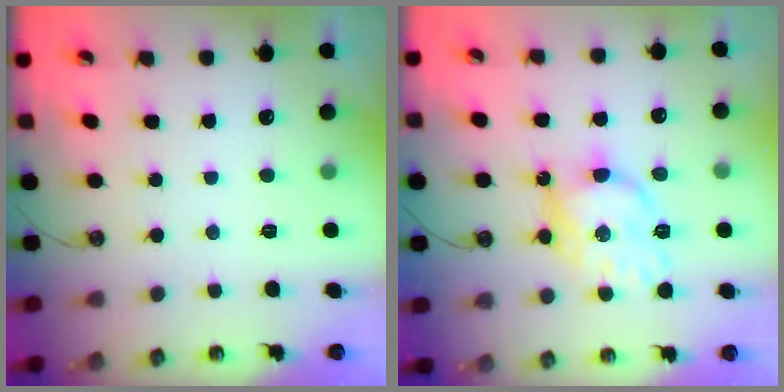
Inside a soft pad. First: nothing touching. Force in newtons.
{"total": 12.1, "press": 12.1, "slide": 0.8}